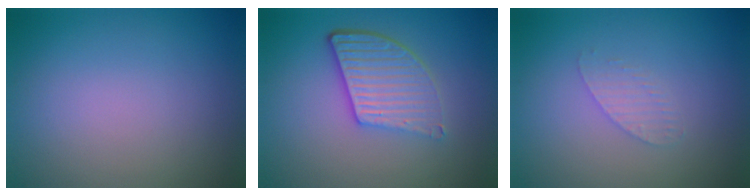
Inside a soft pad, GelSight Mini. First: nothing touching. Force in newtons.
{"total": 5.0, "press": 3.7, "slide": 3.4}
{"total": 1.4, "press": 1.4, "slide": 0.1}